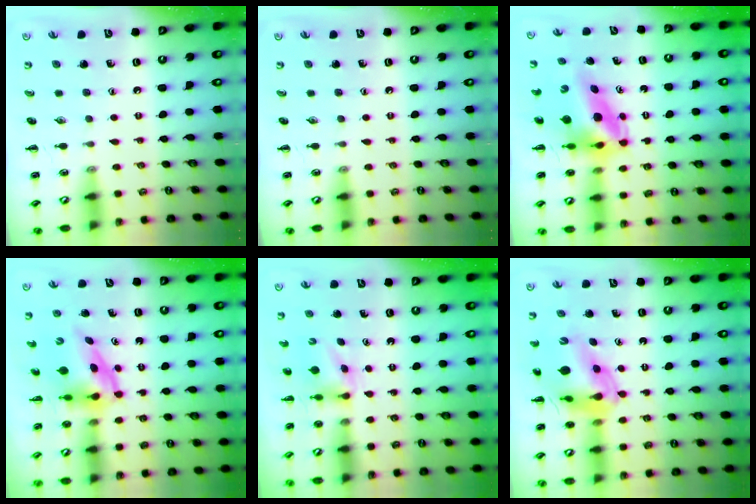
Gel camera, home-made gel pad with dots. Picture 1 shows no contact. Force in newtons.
{"total": 0.0}
{"total": 6.9, "press": 6.6, "slide": 2.1}
{"total": 3.7, "press": 3.6, "slide": 0.6}
{"total": 2.7, "press": 2.5, "slide": 1.0}
{"total": 12.5, "press": 11.8, "slide": 3.9}